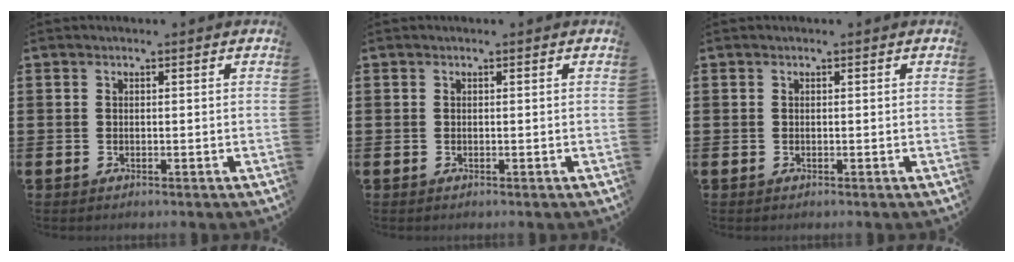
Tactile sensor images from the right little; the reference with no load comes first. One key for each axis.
{"total": 0.0}
{"total": 0.0}